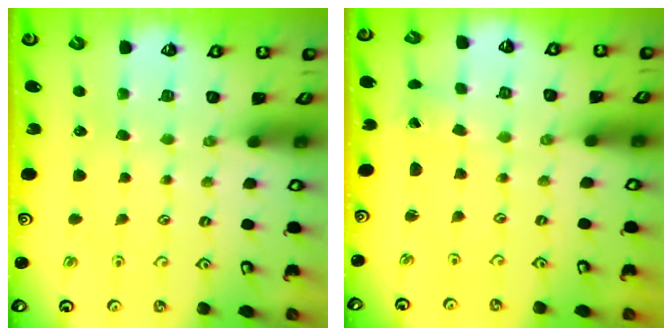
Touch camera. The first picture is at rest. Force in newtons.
{"total": 0.0}